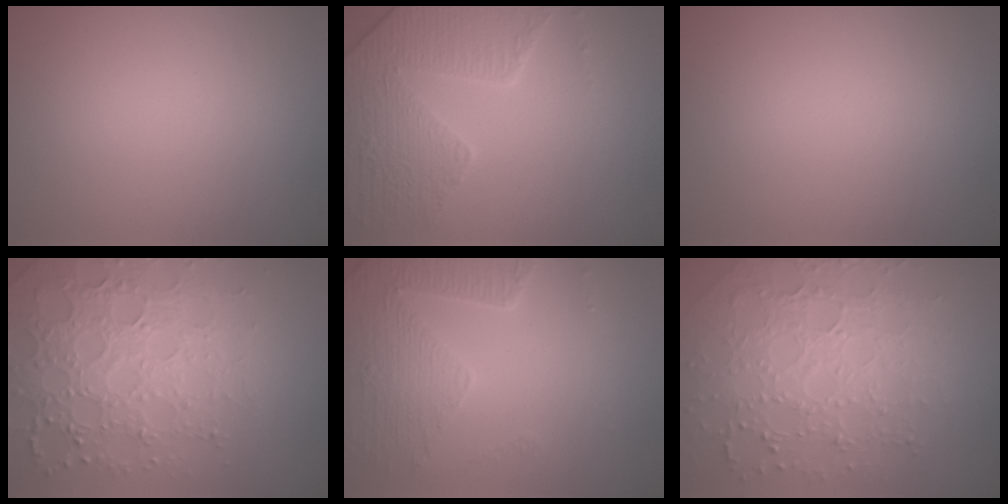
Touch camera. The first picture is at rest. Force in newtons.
{"total": 5.6, "press": 5.2, "slide": 2.2}
{"total": 0.0}
{"total": 5.4, "press": 5.2, "slide": 1.5}
{"total": 4.5, "press": 4.2, "slide": 1.5}
{"total": 7.2, "press": 5.2, "slide": 5.0}